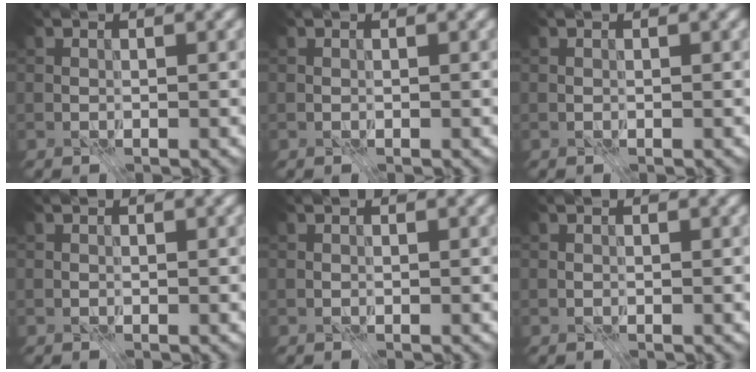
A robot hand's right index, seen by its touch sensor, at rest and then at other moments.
{"total": 0.0}
{"total": 0.0}
{"total": 0.0}
{"total": 0.0}
{"total": 0.0}